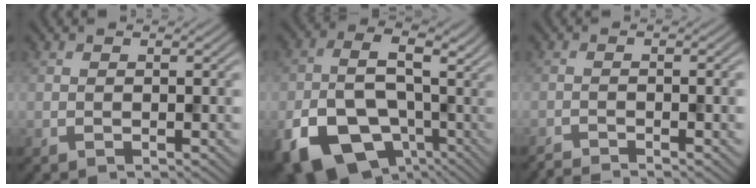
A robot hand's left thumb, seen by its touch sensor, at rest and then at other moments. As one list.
[{"total": 15.4, "force": [-5.4, 10.4, 9.9], "torque": [-0.177, -0.016, -0.081]}, {"total": 2.4, "force": [-2.0, 0.2, 1.4], "torque": [-0.023, 0.000, -0.042]}]